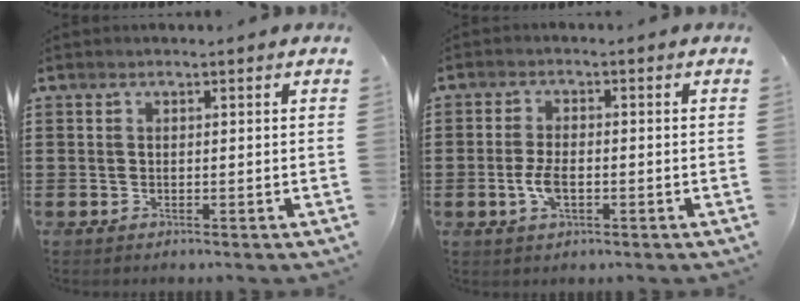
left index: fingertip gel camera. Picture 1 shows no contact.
{"total": 4.3, "force": [-1.0, 1.9, 3.8], "torque": [-0.094, -0.005, -0.025]}